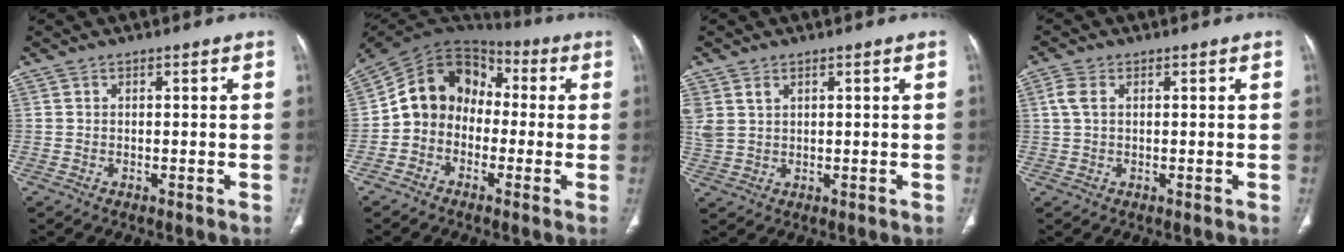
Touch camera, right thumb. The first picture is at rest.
{"total": 12.8, "force": [-1.1, 10.6, 7.0], "torque": [-0.094, 0.054, -0.038]}
{"total": 4.7, "force": [2.0, 3.4, 2.5], "torque": [-0.059, 0.002, 0.053]}
{"total": 2.9, "force": [0.7, 1.9, 2.1], "torque": [-0.060, 0.008, 0.013]}